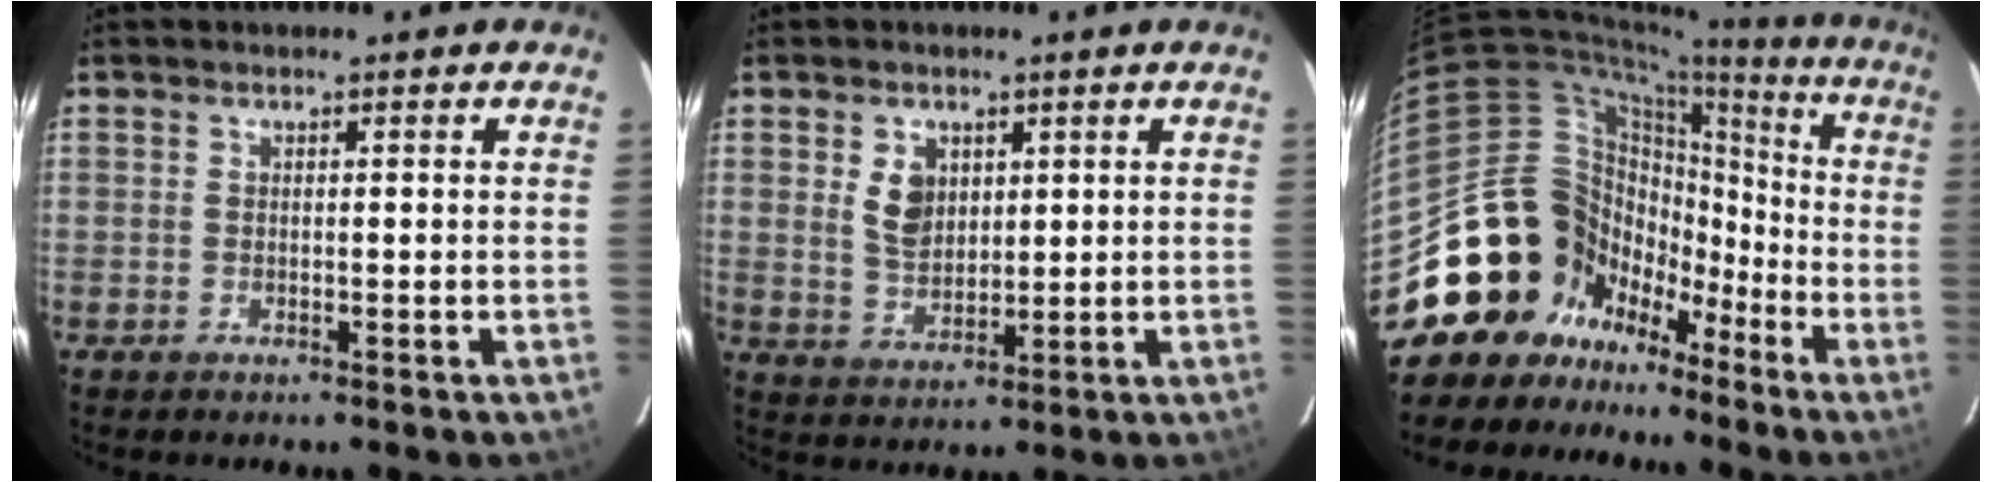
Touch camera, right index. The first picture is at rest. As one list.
[{"total": 5.8, "force": [2.0, 4.0, 3.7], "torque": [-0.068, 0.003, 0.045]}, {"total": 22.7, "force": [-11.7, 18.1, 7.4], "torque": [-0.168, 0.073, -0.187]}]